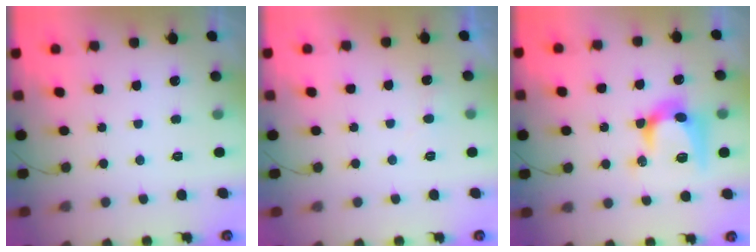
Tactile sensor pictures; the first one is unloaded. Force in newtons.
{"total": 3.5, "press": 3.5, "slide": 0.4}
{"total": 12.0, "press": 11.9, "slide": 0.7}